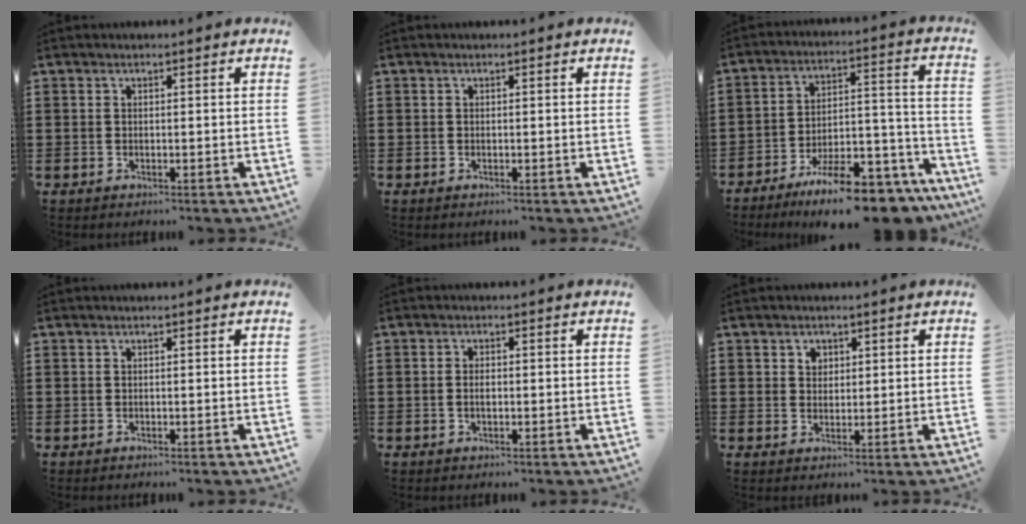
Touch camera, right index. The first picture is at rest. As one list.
[{"total": 0.0}, {"total": 13.6, "force": [-11.2, 2.5, 7.3], "torque": [-0.093, 0.059, -0.195]}, {"total": 0.0}, {"total": 1.6, "force": [-0.2, 0.7, 1.4], "torque": [-0.027, 0.003, -0.005]}, {"total": 1.7, "force": [1.0, 1.2, 0.5], "torque": [-0.015, 0.004, 0.020]}]